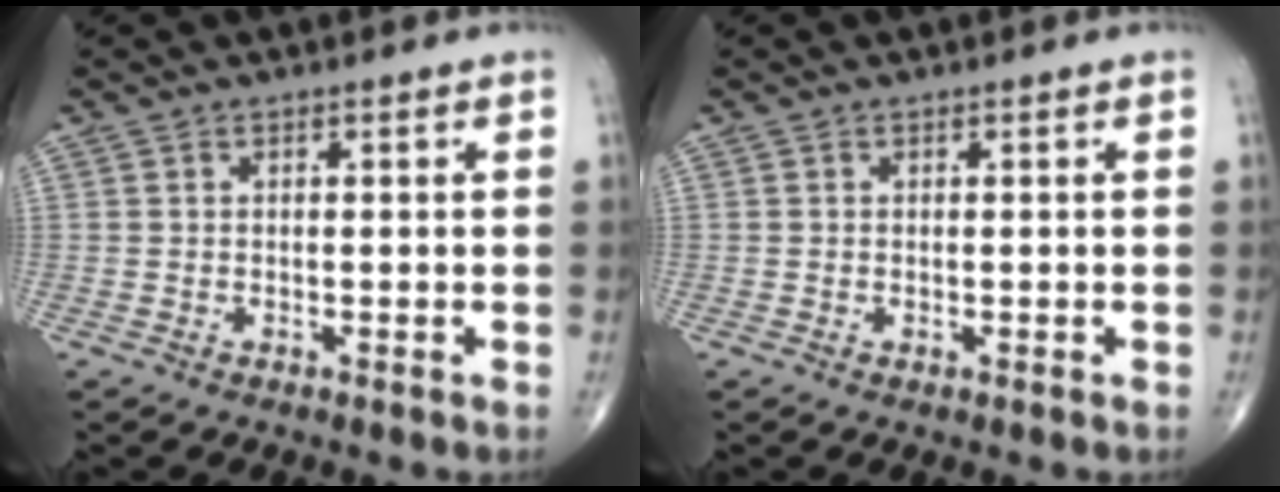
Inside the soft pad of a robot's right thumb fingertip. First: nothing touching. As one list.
[{"total": 0.0}]